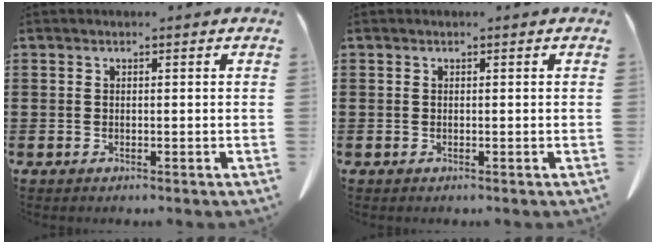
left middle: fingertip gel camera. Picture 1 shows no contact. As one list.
[{"total": 0.0}]